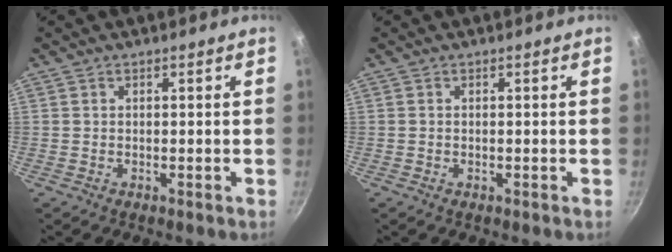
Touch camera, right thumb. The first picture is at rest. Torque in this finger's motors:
{"motor_torque": [0.44, 0.04, -0.19, 0.12, 0.00]}